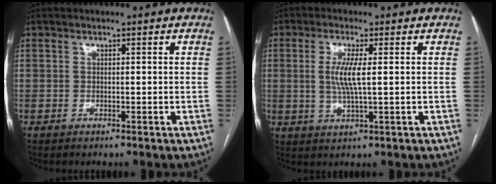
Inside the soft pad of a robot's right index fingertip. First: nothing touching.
{"total": 5.0, "force": [0.6, 0.3, 5.0], "torque": [-0.106, -0.005, 0.012]}